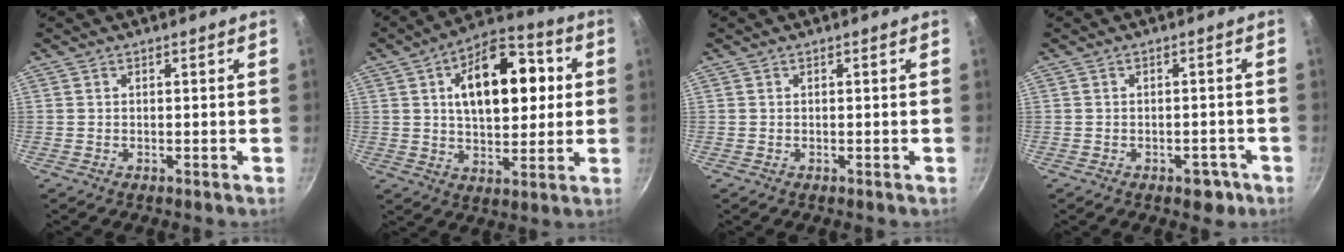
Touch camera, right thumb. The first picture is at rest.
{"total": 18.1, "force": [3.9, 9.9, 14.7], "torque": [-0.186, 0.012, 0.055]}
{"total": 0.0}
{"total": 3.5, "force": [-2.0, 2.0, 2.0], "torque": [-0.011, 0.012, -0.023]}